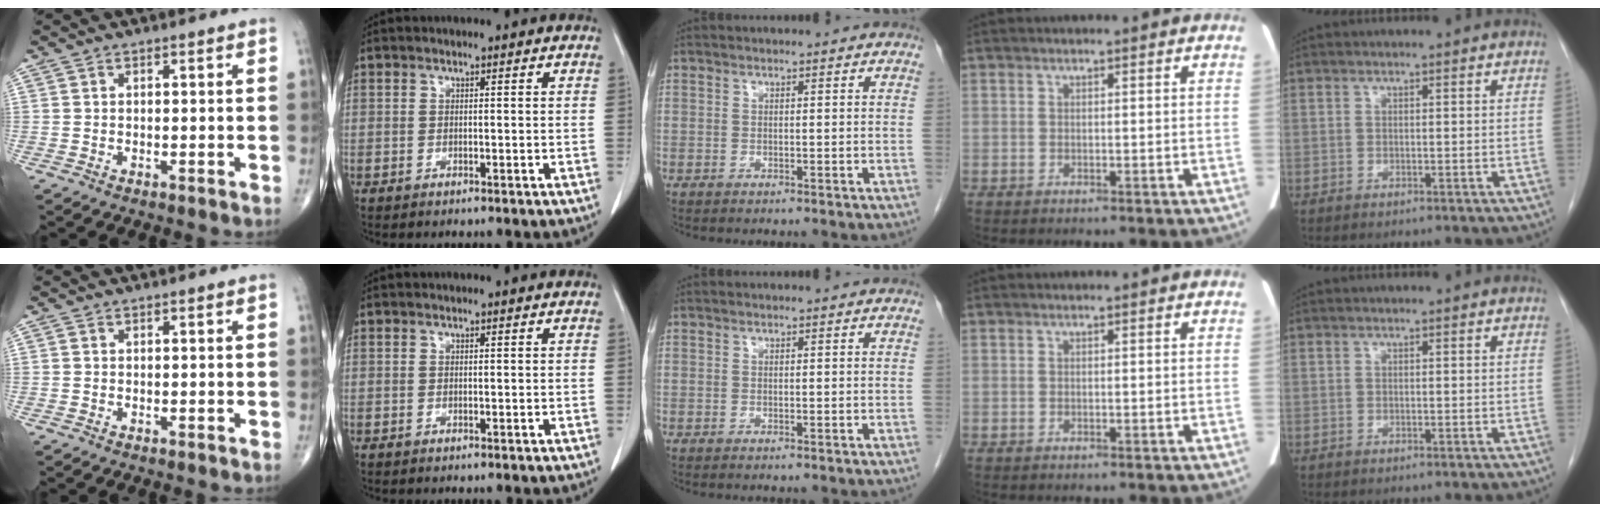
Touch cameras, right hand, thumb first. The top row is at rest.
{}